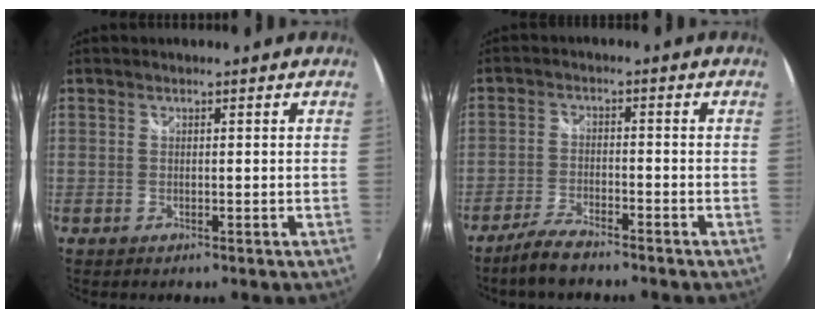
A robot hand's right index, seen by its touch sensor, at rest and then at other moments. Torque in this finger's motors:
{"motor_torque": [-0.11, -0.23, 0.05, 0.04]}